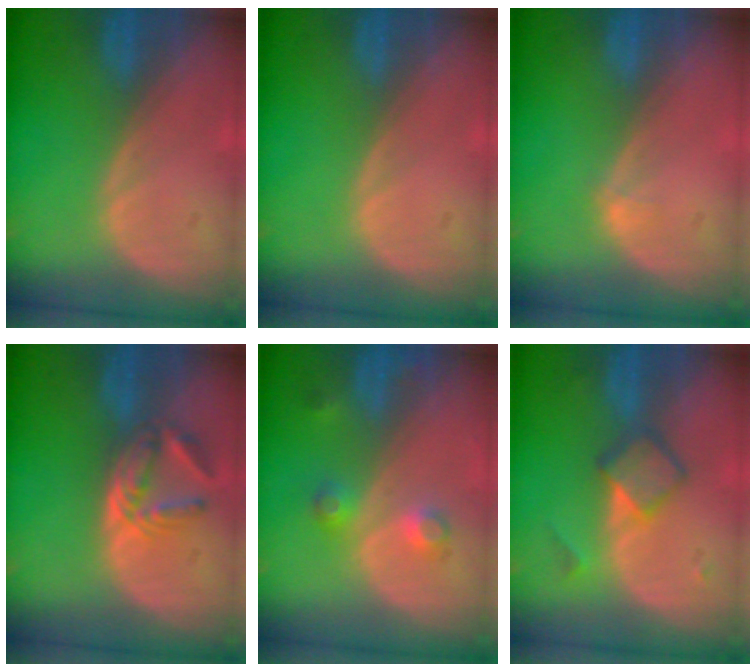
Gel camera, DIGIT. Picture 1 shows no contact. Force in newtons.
{"total": 0.0}
{"total": 0.8, "press": 0.6, "slide": 0.5}
{"total": 5.8, "press": 5.2, "slide": 2.6}
{"total": 3.8, "press": 3.4, "slide": 1.6}
{"total": 4.7, "press": 4.6, "slide": 0.3}